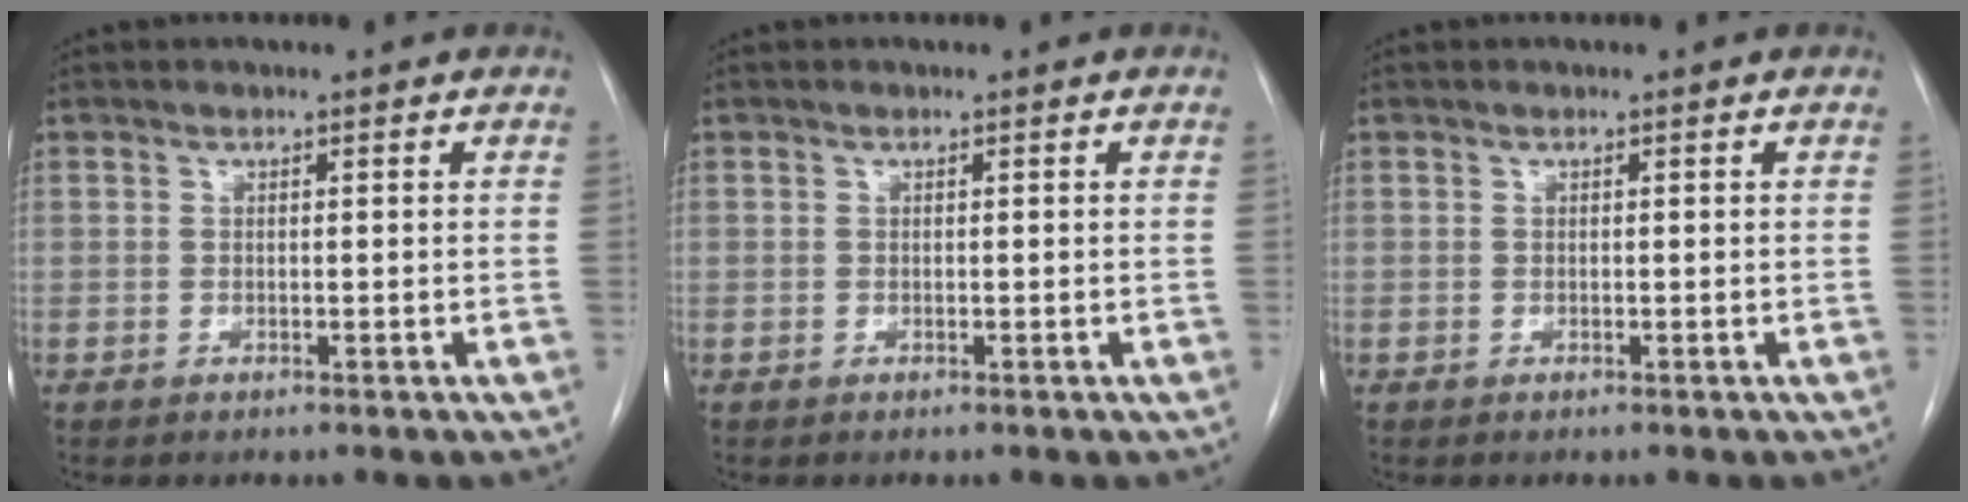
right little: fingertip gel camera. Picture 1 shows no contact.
{"total": 0.0}
{"total": 0.0}